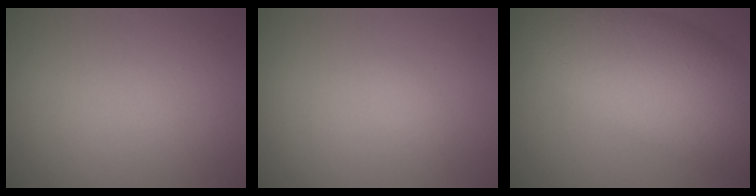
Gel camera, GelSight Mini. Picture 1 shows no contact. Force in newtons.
{"total": 0.6, "press": 0.6, "slide": 0.1}
{"total": 11.4, "press": 11.4, "slide": 0.3}